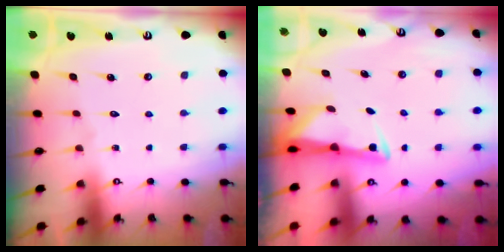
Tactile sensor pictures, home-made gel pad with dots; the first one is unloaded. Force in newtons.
{"total": 3.2, "press": 3.1, "slide": 0.5}